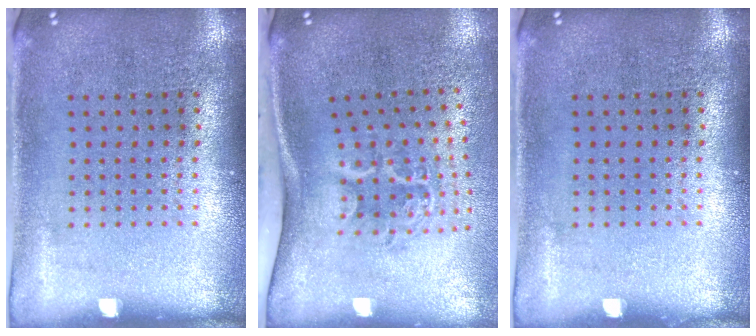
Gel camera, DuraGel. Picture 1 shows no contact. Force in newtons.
{"total": 2.2, "press": 1.4, "slide": 1.7}
{"total": 0.0}